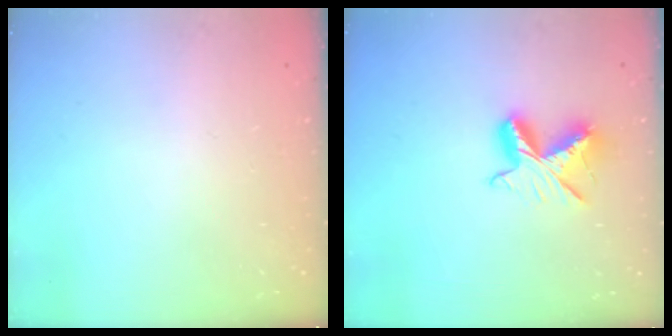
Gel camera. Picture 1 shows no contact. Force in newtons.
{"total": 9.6, "press": 9.6, "slide": 0.8}